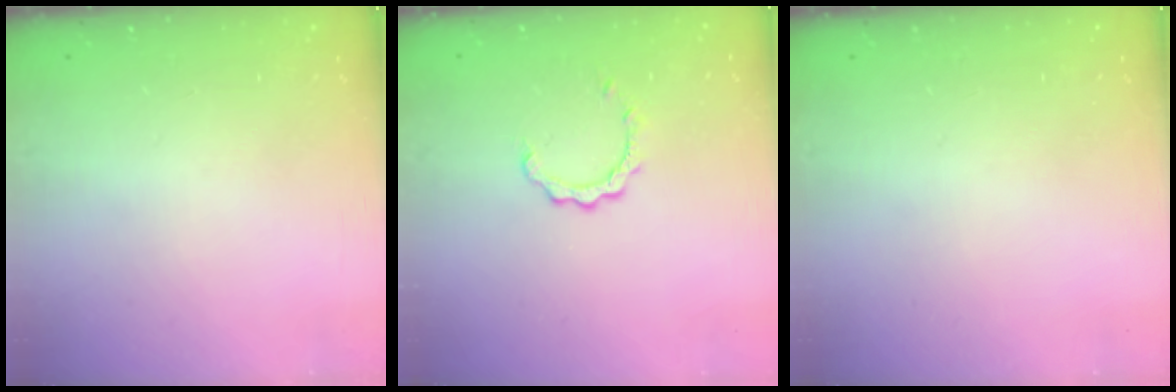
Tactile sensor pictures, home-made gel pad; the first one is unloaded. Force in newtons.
{"total": 2.7, "press": 2.6, "slide": 0.2}
{"total": 0.0}